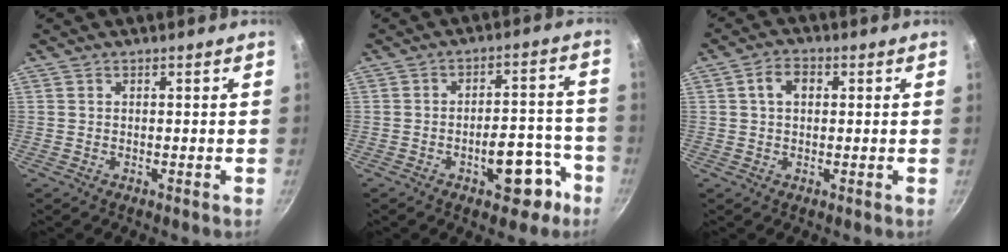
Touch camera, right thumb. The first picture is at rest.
{"total": 10.6, "force": [-5.2, 5.1, 7.7], "torque": [-0.067, 0.051, -0.061]}
{"total": 4.5, "force": [0.9, 3.1, 3.1], "torque": [-0.041, 0.011, 0.010]}